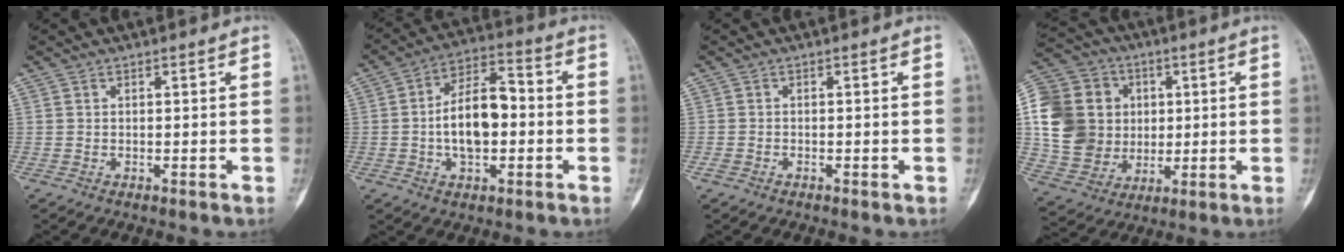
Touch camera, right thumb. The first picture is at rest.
{"total": 12.8, "force": [-0.9, 7.0, 10.6], "torque": [-0.165, 0.031, -0.022]}
{"total": 0.8, "force": [-0.4, 0.6, 0.3], "torque": [-0.006, 0.001, -0.009]}
{"total": 20.5, "force": [2.7, 17.7, 10.0], "torque": [-0.176, 0.016, 0.061]}